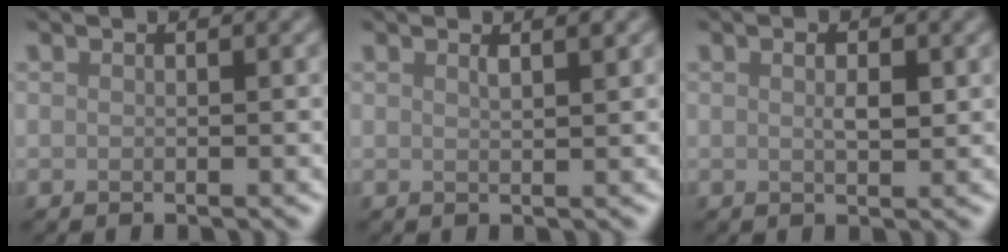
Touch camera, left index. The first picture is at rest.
{"total": 1.1, "force": [0.7, 0.2, 0.8], "torque": [-0.009, 0.001, 0.010]}
{"total": 1.7, "force": [0.4, 0.6, 1.5], "torque": [-0.027, -0.002, 0.008]}